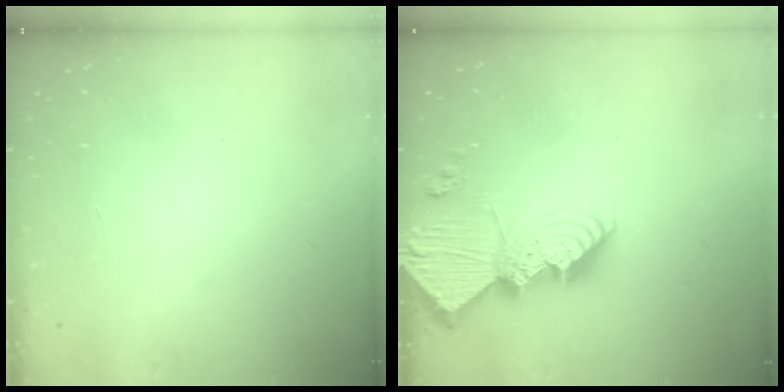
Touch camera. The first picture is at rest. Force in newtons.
{"total": 21.2, "press": 21.1, "slide": 2.0}